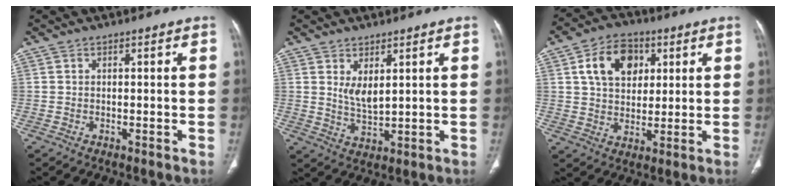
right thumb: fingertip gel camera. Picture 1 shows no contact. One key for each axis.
{"total": 4.5, "fx": 1.9, "fy": 1.9, "fz": 3.7, "tx": -0.065, "ty": -0.024, "tz": 0.044}
{"total": 11.4, "fx": 3.8, "fy": 8.2, "fz": 6.9, "tx": -0.085, "ty": -0.004, "tz": 0.064}